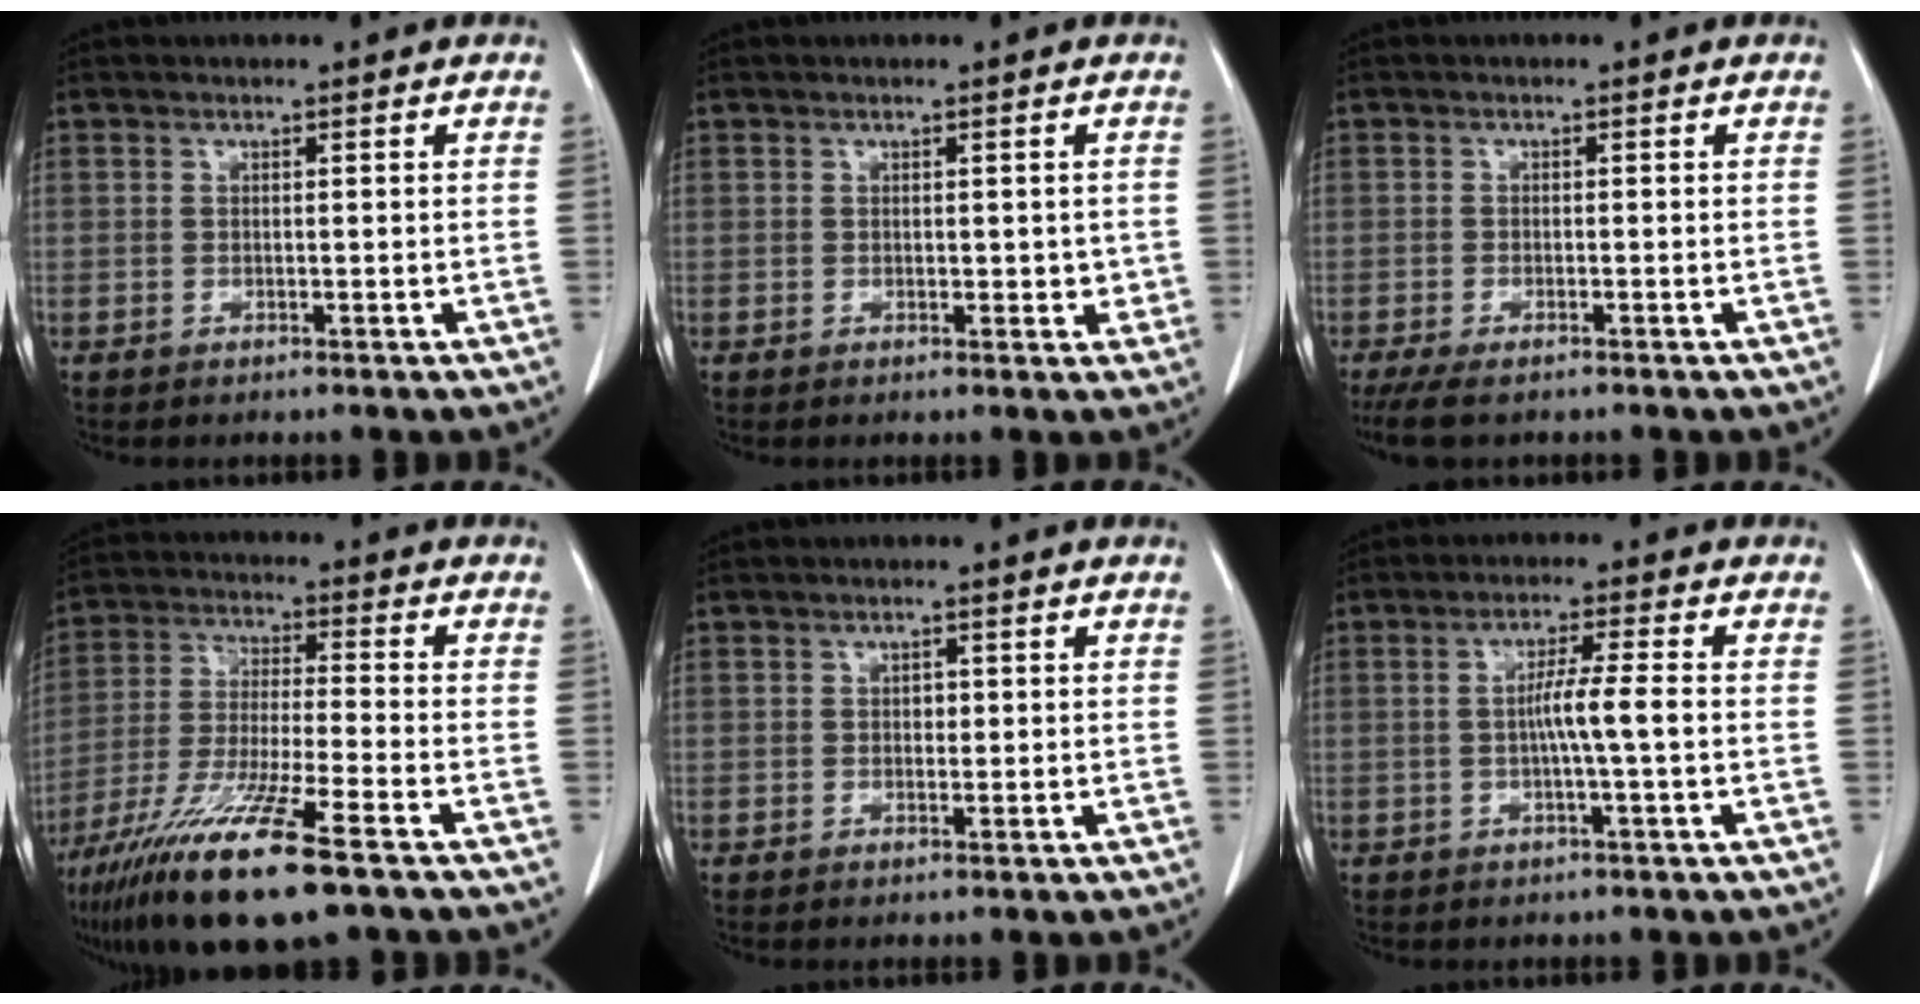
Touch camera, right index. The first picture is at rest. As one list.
[{"total": 2.3, "force": [0.1, 1.4, 1.8], "torque": [-0.018, -0.002, 0.005]}, {"total": 5.0, "force": [-3.8, 1.5, 2.9], "torque": [-0.049, -0.012, -0.062]}, {"total": 16.1, "force": [-10.1, 1.1, 12.5], "torque": [-0.251, -0.047, -0.187]}, {"total": 1.1, "force": [0.1, 0.8, 0.8], "torque": [-0.008, 0.003, 0.000]}, {"total": 4.8, "force": [-0.6, -0.5, 4.7], "torque": [-0.083, 0.005, -0.012]}]